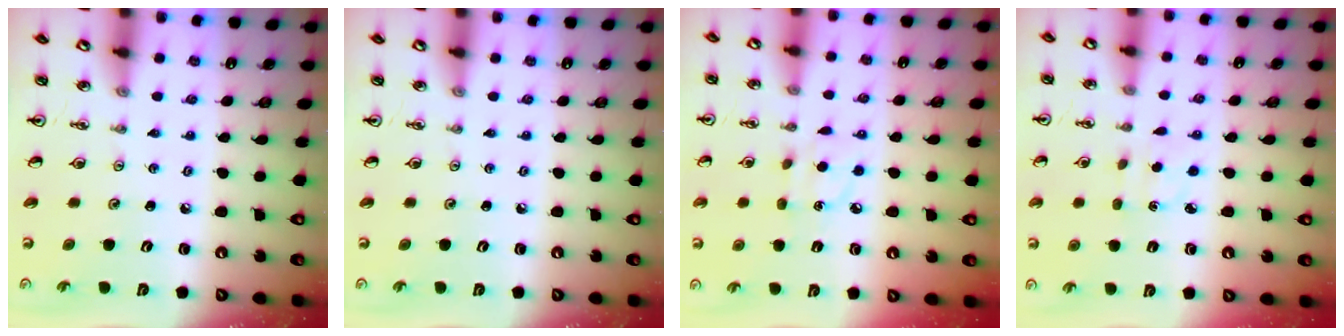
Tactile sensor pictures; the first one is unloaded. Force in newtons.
{"total": 0.0}
{"total": 7.0, "press": 7.0, "slide": 0.5}
{"total": 1.6, "press": 1.5, "slide": 0.5}